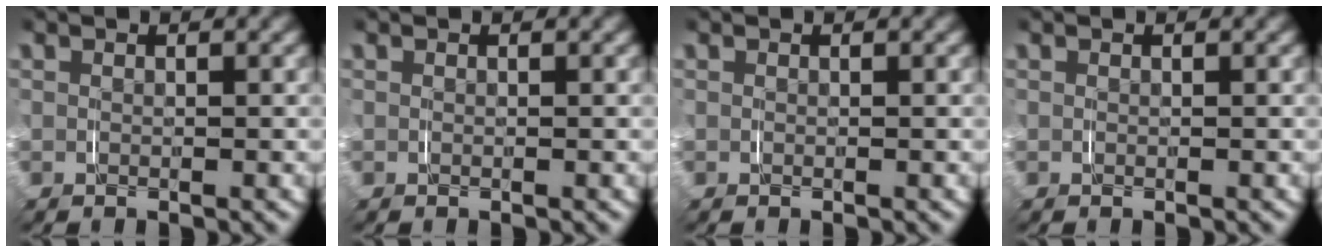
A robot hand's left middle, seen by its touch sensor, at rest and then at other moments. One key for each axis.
{"total": 0.0}
{"total": 0.0}
{"total": 0.0}